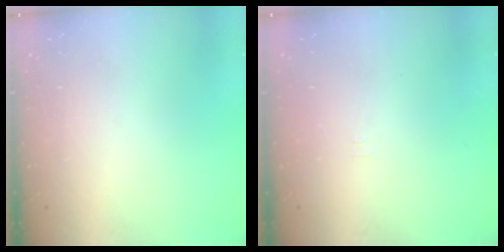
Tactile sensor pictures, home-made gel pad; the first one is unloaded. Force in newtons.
{"total": 3.4, "press": 3.3, "slide": 0.4}